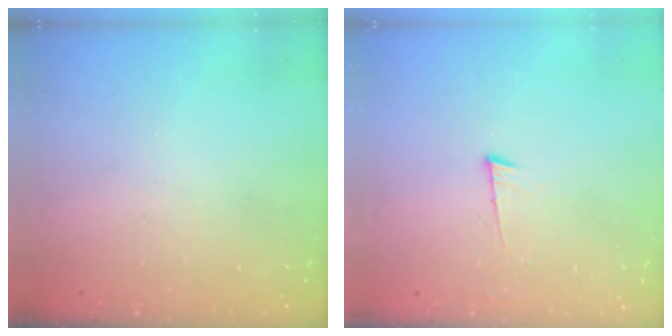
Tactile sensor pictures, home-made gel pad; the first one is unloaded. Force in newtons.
{"total": 4.3, "press": 4.2, "slide": 0.5}